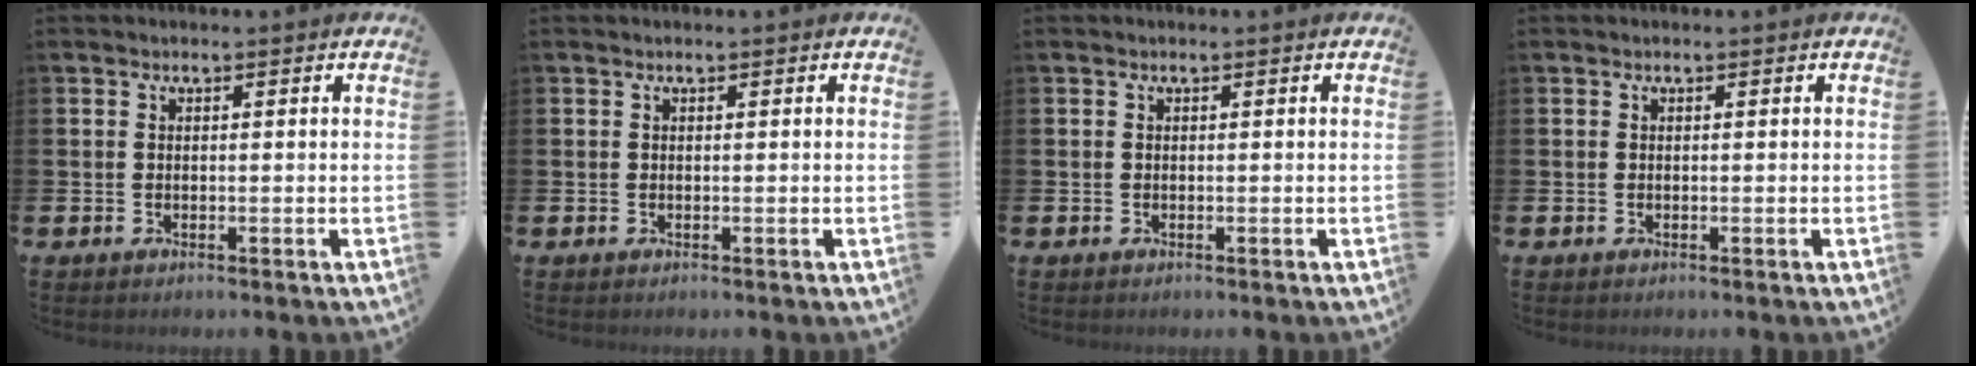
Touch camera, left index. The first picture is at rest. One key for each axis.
{"total": 0.0}
{"total": 0.0}
{"total": 0.0}